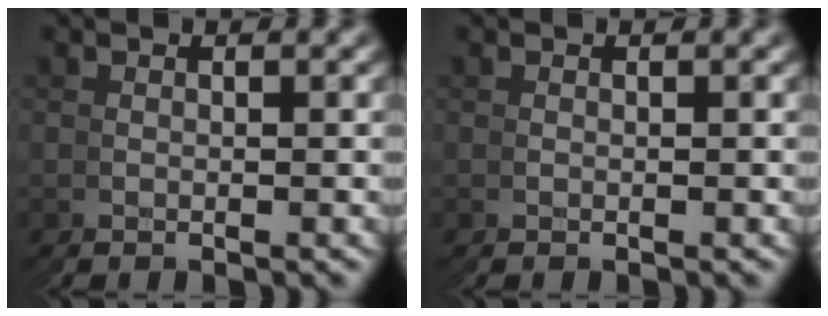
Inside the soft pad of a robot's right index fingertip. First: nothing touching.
{"total": 0.0}